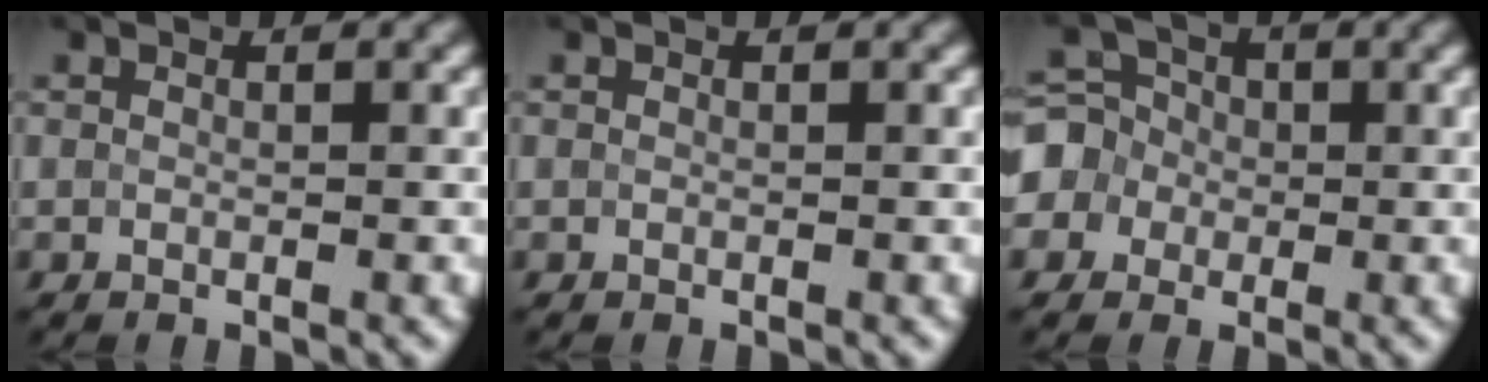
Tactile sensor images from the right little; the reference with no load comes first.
{"total": 0.0}
{"total": 5.8, "force": [-1.0, 5.5, 1.5], "torque": [-0.036, 0.019, -0.051]}